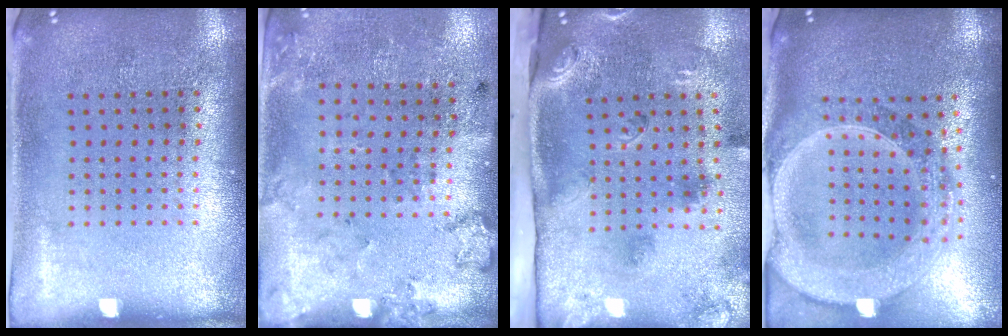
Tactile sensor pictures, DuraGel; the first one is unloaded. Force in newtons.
{"total": 2.0, "press": 1.3, "slide": 1.5}
{"total": 3.3, "press": 2.1, "slide": 2.6}
{"total": 2.9, "press": 2.5, "slide": 1.5}